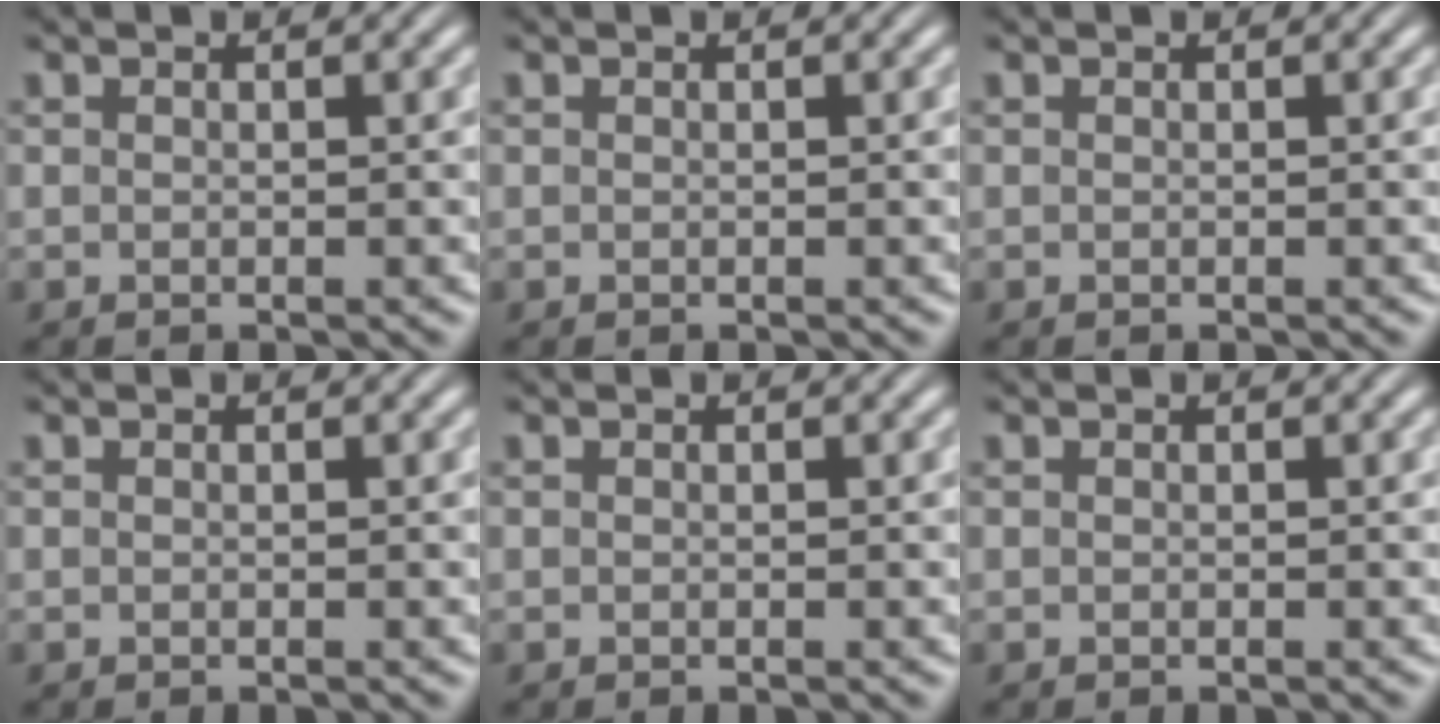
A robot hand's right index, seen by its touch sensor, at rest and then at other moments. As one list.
[{"total": 0.0}, {"total": 0.0}, {"total": 0.0}, {"total": 0.0}, {"total": 0.0}]